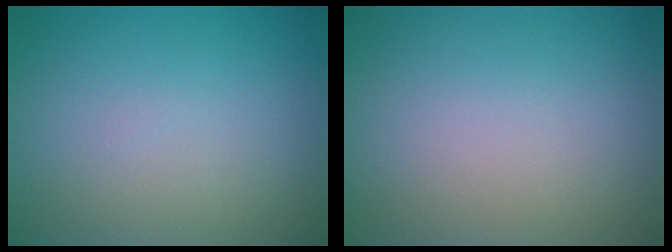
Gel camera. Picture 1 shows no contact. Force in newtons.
{"total": 0.0}